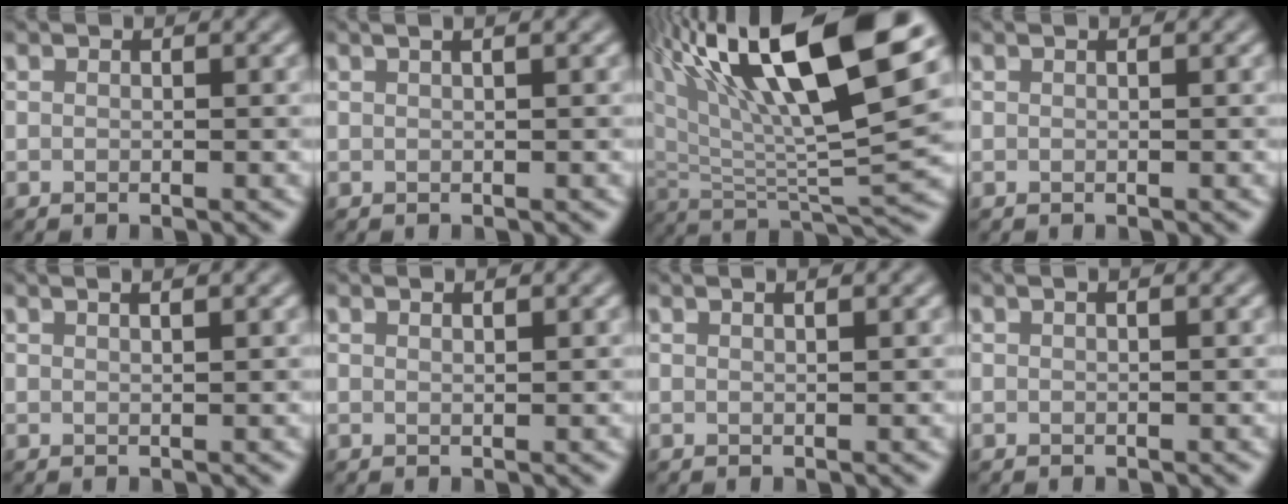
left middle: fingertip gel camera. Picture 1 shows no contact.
{"total": 3.1, "force": [1.6, 1.6, 2.2], "torque": [-0.002, 0.015, -0.011]}
{"total": 16.2, "force": [7.6, 5.4, 13.2], "torque": [-0.231, 0.017, 0.133]}
{"total": 0.0}
{"total": 3.1, "force": [1.8, 1.4, 2.0], "torque": [0.002, 0.017, -0.012]}
{"total": 0.7, "force": [0.6, 0.2, 0.4], "torque": [0.001, 0.000, 0.003]}
{"total": 2.0, "force": [1.3, 0.9, 1.3], "torque": [0.005, 0.001, -0.012]}
{"total": 0.8, "force": [0.5, 0.4, 0.6], "torque": [-0.005, 0.001, -0.001]}